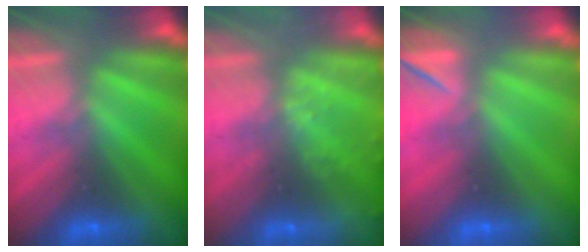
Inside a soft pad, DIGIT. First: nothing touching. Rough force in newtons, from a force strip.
{"total": 2.4}
{"total": 4.7}